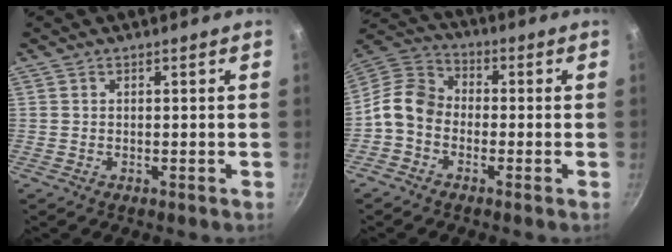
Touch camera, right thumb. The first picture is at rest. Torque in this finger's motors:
{"motor_torque": [0.42, 0.99, 0.82, -1.00, 0.06]}